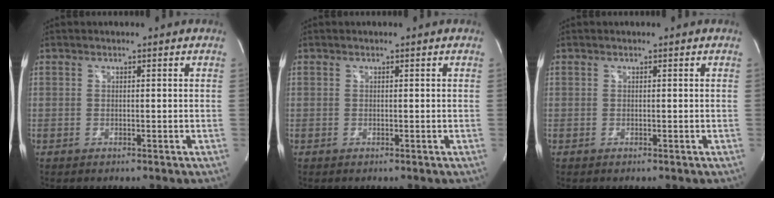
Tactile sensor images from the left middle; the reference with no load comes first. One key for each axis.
{"total": 0.0}
{"total": 0.0}